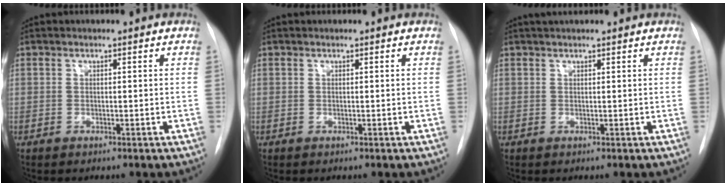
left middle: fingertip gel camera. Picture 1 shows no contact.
{"total": 0.0}
{"total": 2.5, "force": [2.2, 0.3, 1.2], "torque": [-0.019, 0.022, 0.035]}